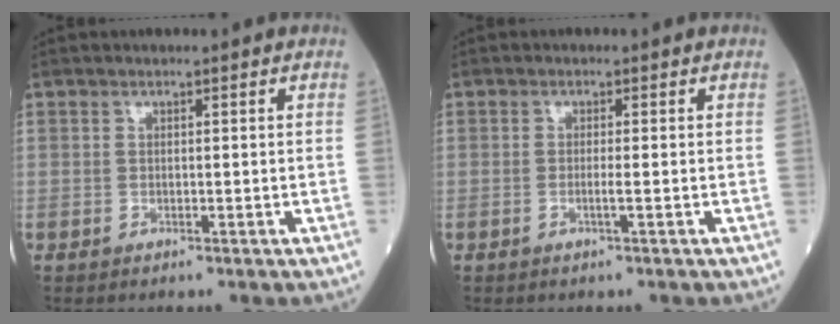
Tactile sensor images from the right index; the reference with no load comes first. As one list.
[{"total": 1.2, "force": [-0.4, -0.3, 1.1], "torque": [-0.022, -0.002, -0.010]}]